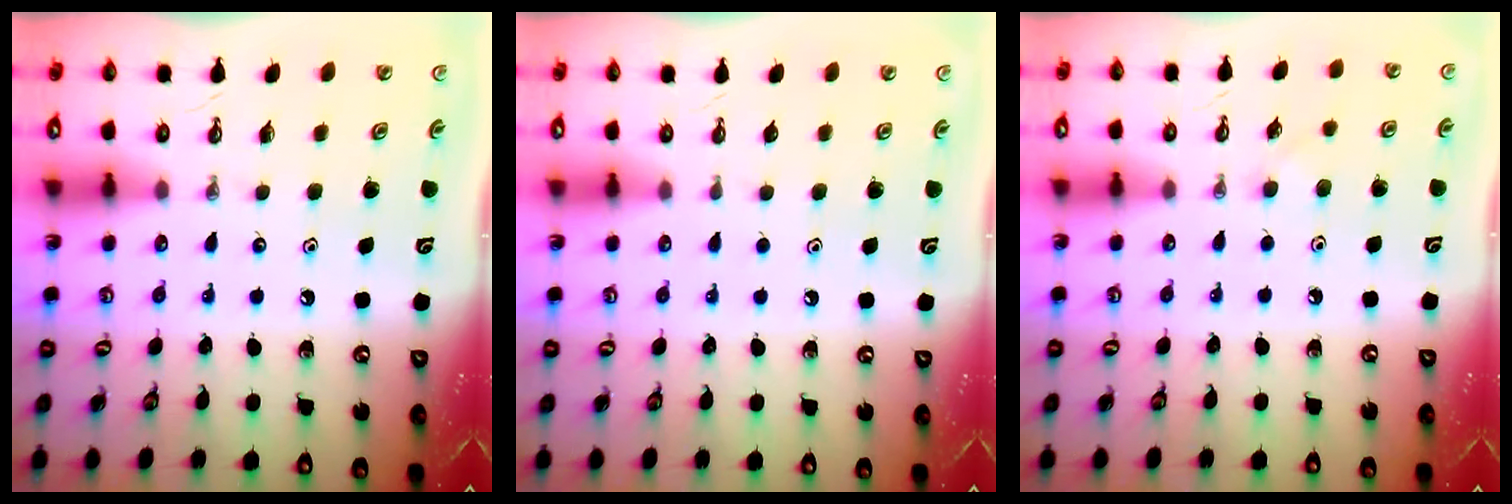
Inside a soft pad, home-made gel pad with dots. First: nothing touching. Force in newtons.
{"total": 0.0}
{"total": 4.8, "press": 4.6, "slide": 1.3}